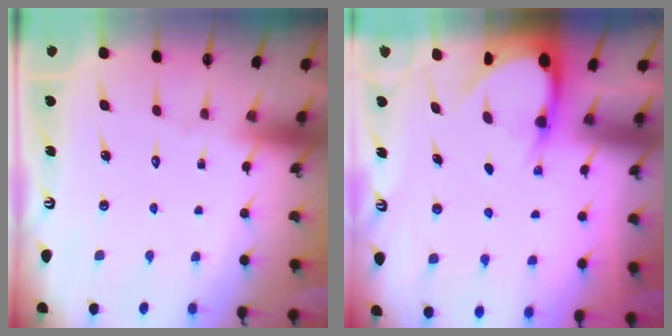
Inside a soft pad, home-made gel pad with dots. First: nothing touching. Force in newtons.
{"total": 4.1, "press": 4.1, "slide": 0.2}